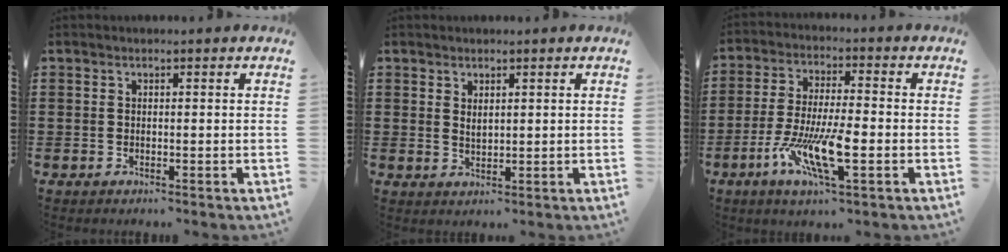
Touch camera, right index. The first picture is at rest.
{"total": 1.4, "force": [1.0, 0.6, 0.8], "torque": [-0.017, 0.003, 0.017]}
{"total": 10.5, "force": [-4.1, 2.2, 9.4], "torque": [-0.194, -0.011, -0.078]}